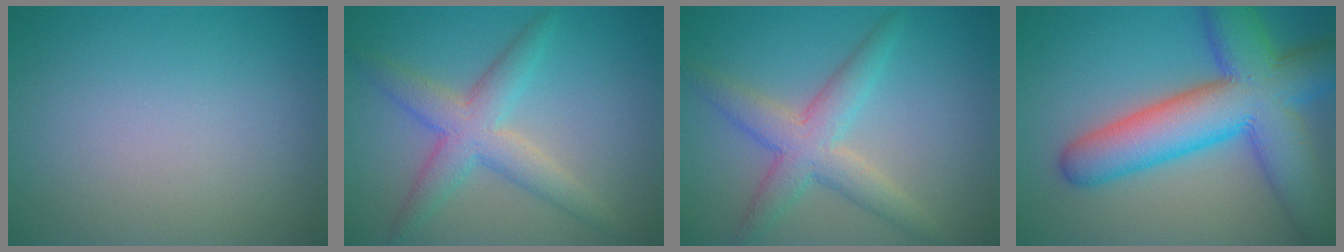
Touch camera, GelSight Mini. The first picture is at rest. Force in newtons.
{"total": 4.5, "press": 4.5, "slide": 0.2}
{"total": 4.6, "press": 4.6, "slide": 0.2}
{"total": 11.9, "press": 11.9, "slide": 0.3}